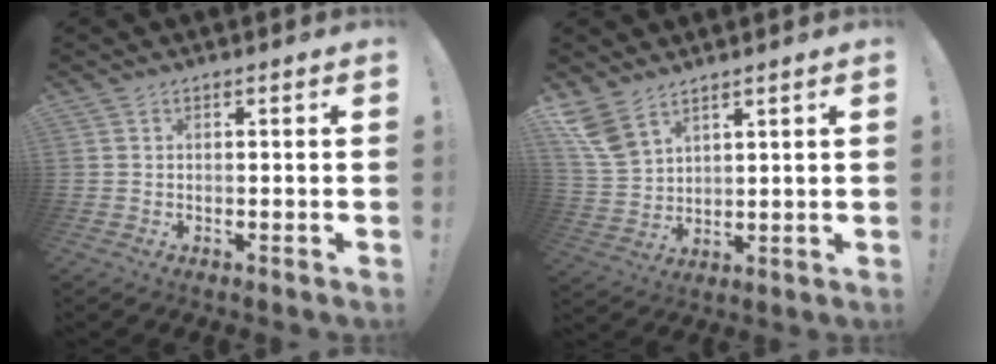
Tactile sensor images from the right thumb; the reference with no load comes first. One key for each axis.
{"total": 8.7, "fx": 6.4, "fy": 4.4, "fz": 3.9, "tx": -0.093, "ty": -0.030, "tz": 0.129}